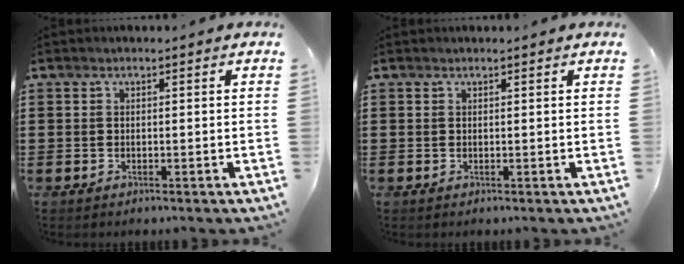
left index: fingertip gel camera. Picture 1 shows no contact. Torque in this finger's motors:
{"motor_torque": [-0.01, -0.02, -0.01, 0.01]}